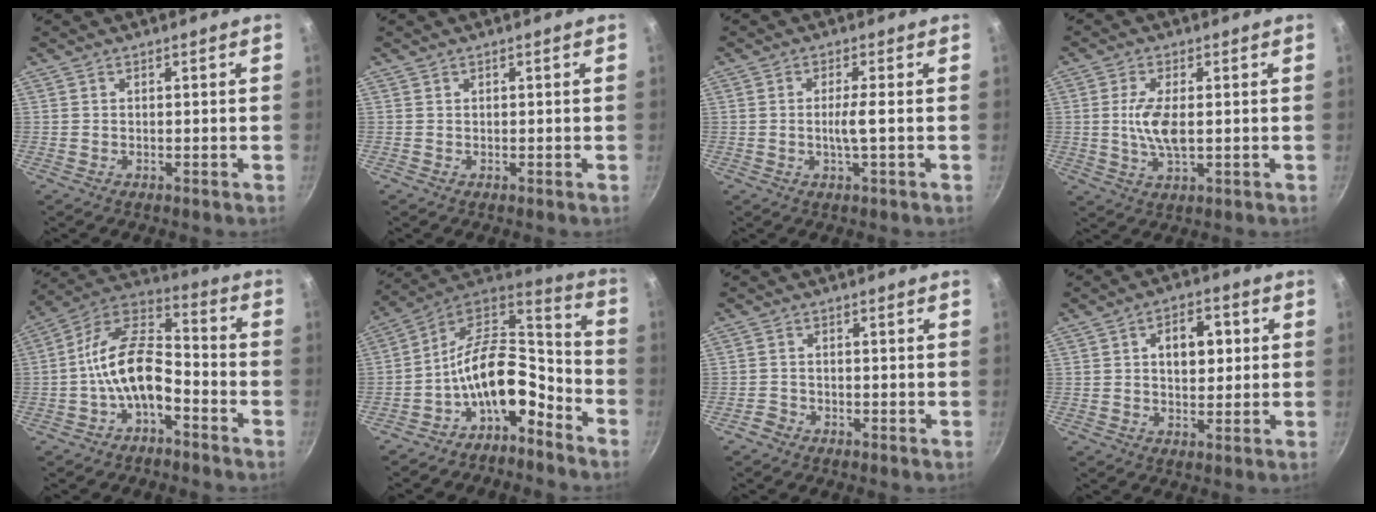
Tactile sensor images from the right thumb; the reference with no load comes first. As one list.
[{"total": 0.0}, {"total": 3.3, "force": [-0.4, -0.1, 3.2], "torque": [-0.065, 0.004, -0.008]}, {"total": 6.8, "force": [0.2, 2.7, 6.2], "torque": [-0.129, -0.003, 0.003]}, {"total": 13.1, "force": [-4.7, 7.0, 10.1], "torque": [-0.168, 0.063, -0.100]}, {"total": 14.8, "force": [-7.3, 7.9, 10.2], "torque": [-0.152, 0.094, -0.139]}, {"total": 1.9, "force": [-1.5, 1.2, 0.2], "torque": [-0.005, 0.019, -0.026]}, {"total": 7.8, "force": [1.4, 4.9, 5.9], "torque": [-0.058, 0.006, 0.016]}]